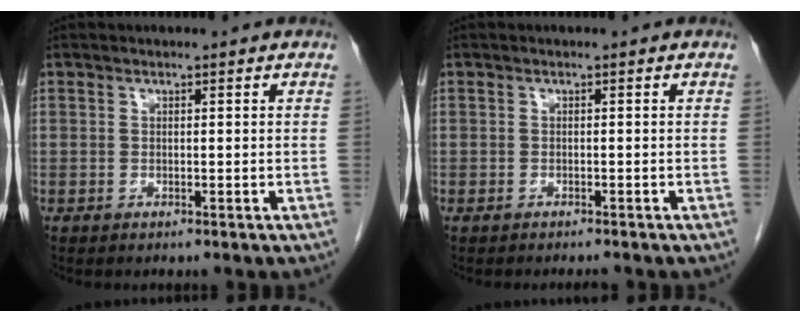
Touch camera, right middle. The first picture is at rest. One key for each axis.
{"total": 1.7, "fx": -1.5, "fy": 0.2, "fz": 0.7, "tx": -0.010, "ty": -0.003, "tz": -0.018}